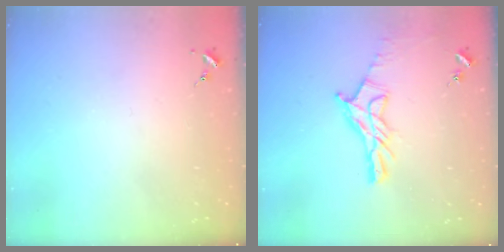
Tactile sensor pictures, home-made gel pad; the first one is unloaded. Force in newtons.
{"total": 13.7, "press": 13.7, "slide": 1.0}